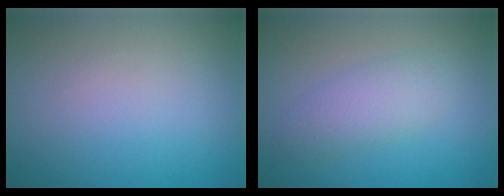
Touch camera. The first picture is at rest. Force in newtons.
{"total": 2.8, "press": 2.8, "slide": 0.1}